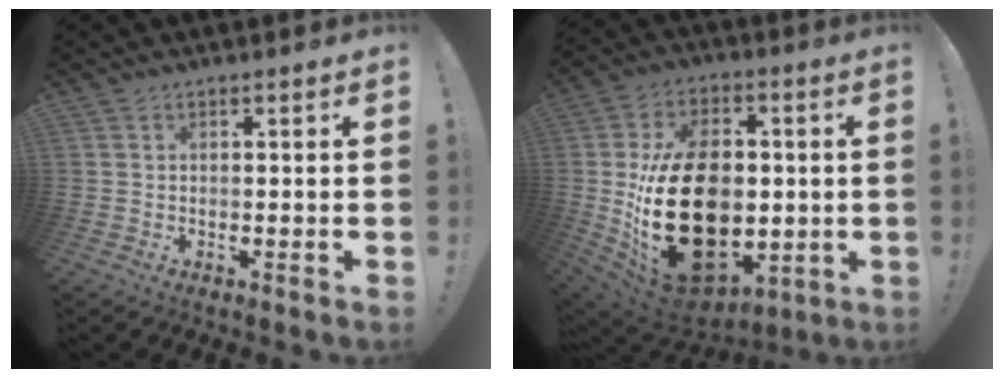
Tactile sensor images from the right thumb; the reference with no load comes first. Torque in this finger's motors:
{"motor_torque": [1.79, 3.21, 2.77, 0.00, 0.94]}